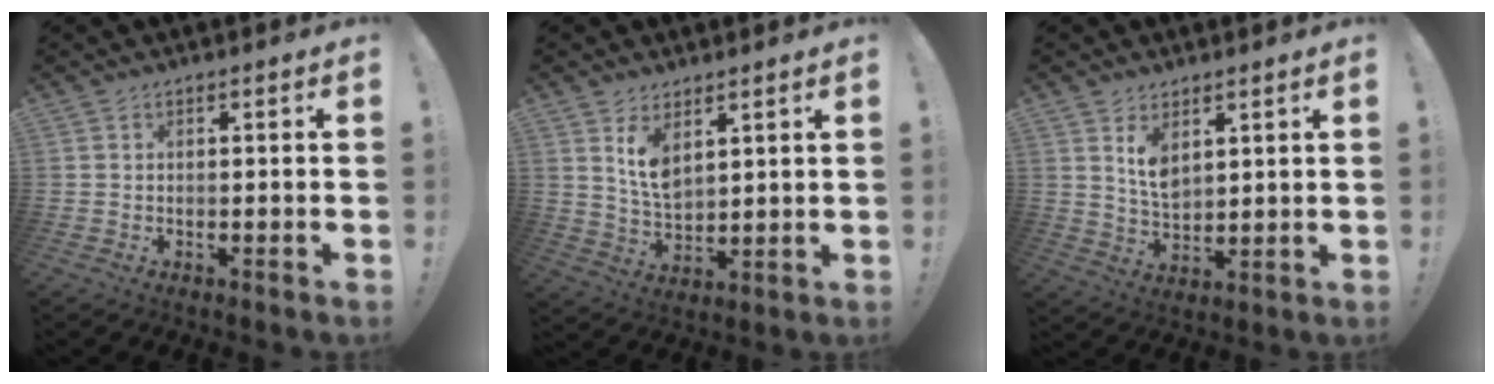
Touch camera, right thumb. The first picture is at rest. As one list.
[{"total": 8.4, "force": [5.2, 4.6, 4.7], "torque": [-0.082, -0.028, 0.099]}, {"total": 7.5, "force": [4.5, 4.5, 4.0], "torque": [-0.068, -0.025, 0.084]}]